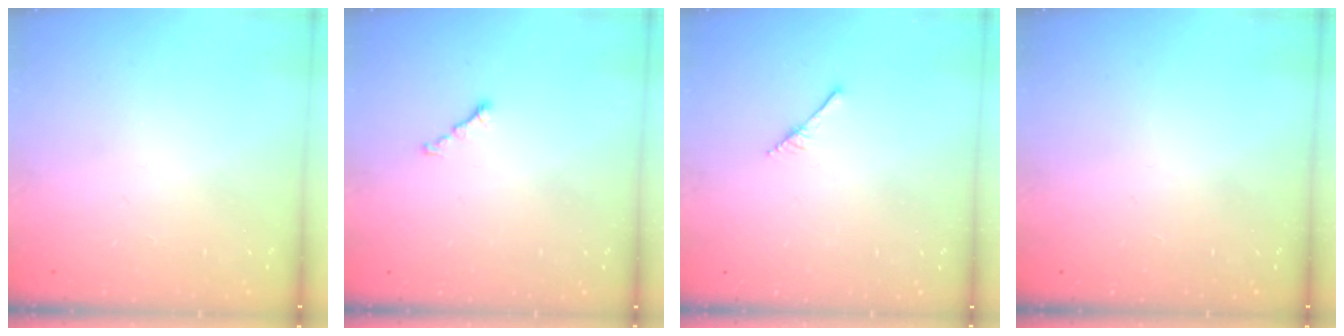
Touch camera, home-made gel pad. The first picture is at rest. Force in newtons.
{"total": 0.8, "press": 0.7, "slide": 0.4}
{"total": 2.9, "press": 2.9, "slide": 0.2}
{"total": 0.0}